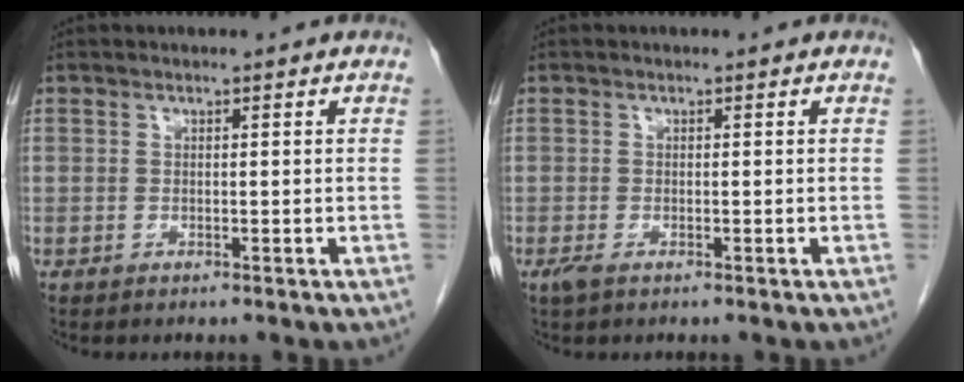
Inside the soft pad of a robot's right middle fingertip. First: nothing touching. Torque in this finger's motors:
{"motor_torque": [0.41, -0.13, 0.00, 0.00]}